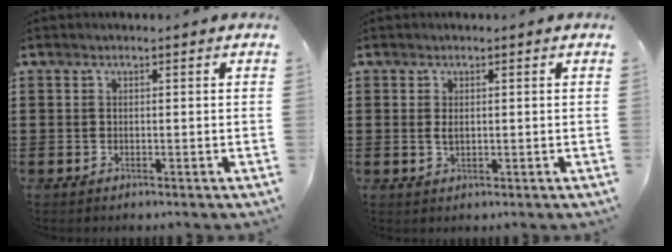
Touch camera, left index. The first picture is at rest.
{"total": 1.5, "force": [0.2, 0.8, 1.3], "torque": [-0.028, 0.004, 0.003]}